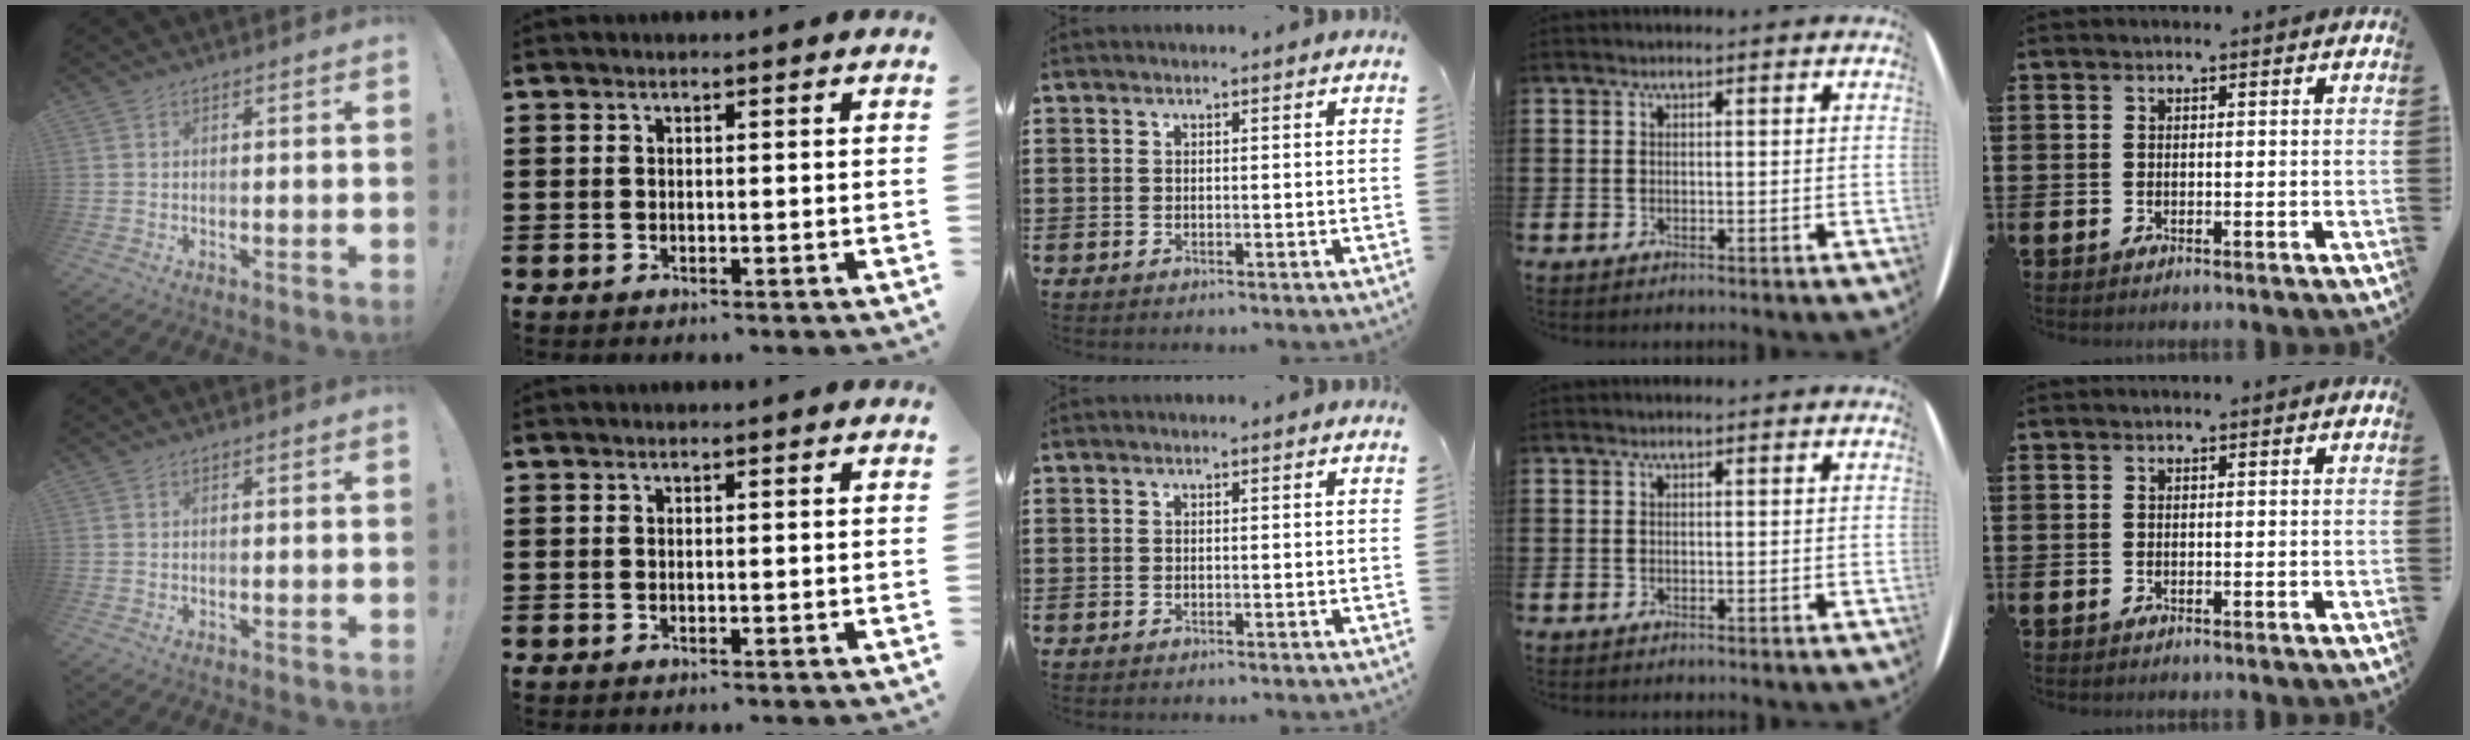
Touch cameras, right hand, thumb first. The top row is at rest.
{}